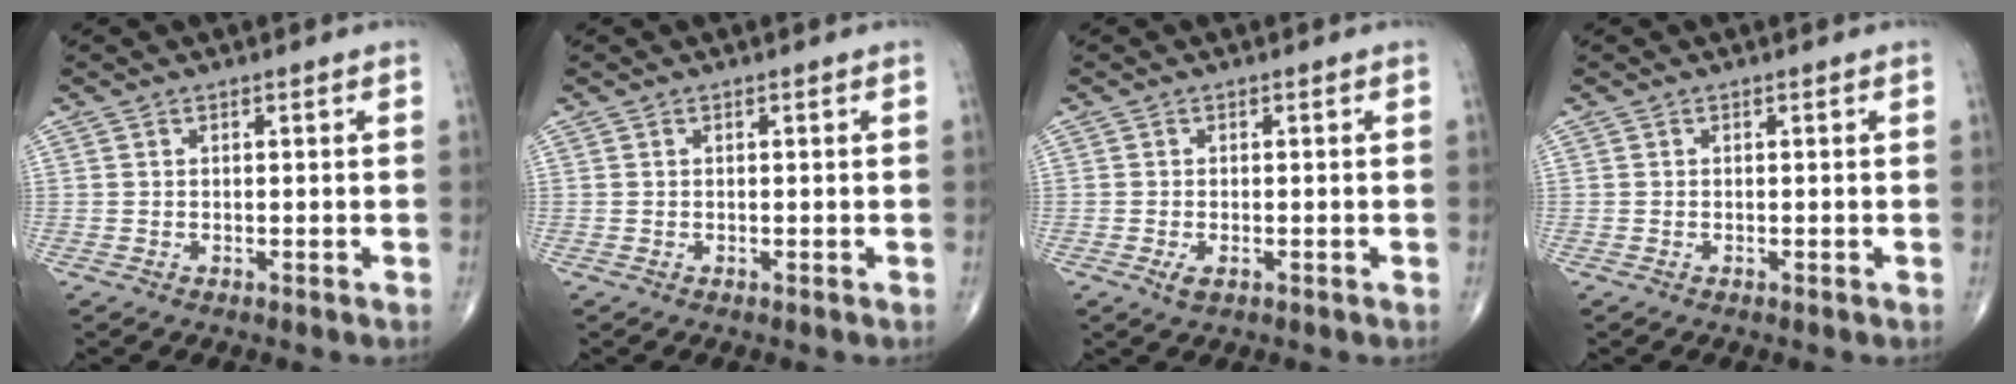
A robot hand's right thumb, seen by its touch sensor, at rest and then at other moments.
{"total": 0.0}
{"total": 1.8, "force": [-0.8, 0.8, 1.5], "torque": [-0.030, -0.002, -0.013]}
{"total": 0.0}